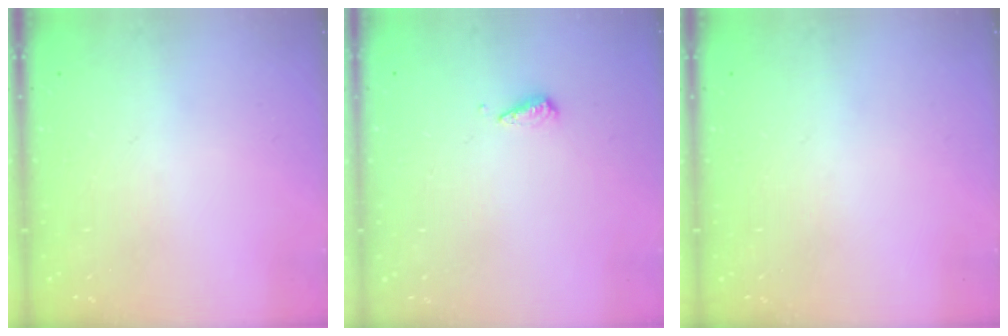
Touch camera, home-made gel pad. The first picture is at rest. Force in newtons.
{"total": 3.0, "press": 3.0, "slide": 0.2}
{"total": 0.0}